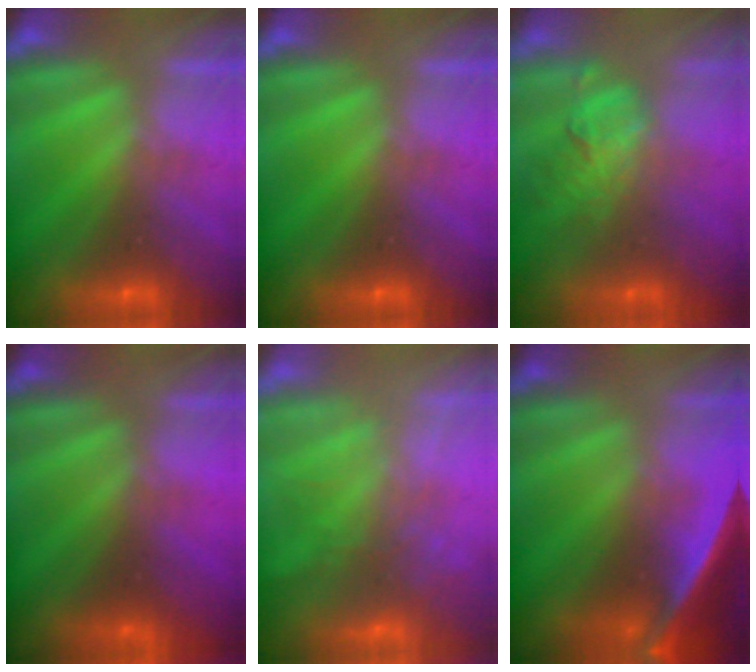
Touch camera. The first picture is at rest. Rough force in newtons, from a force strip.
{"total": 0.0}
{"total": 1.8}
{"total": 2.0}
{"total": 7.1}
{"total": 7.7}